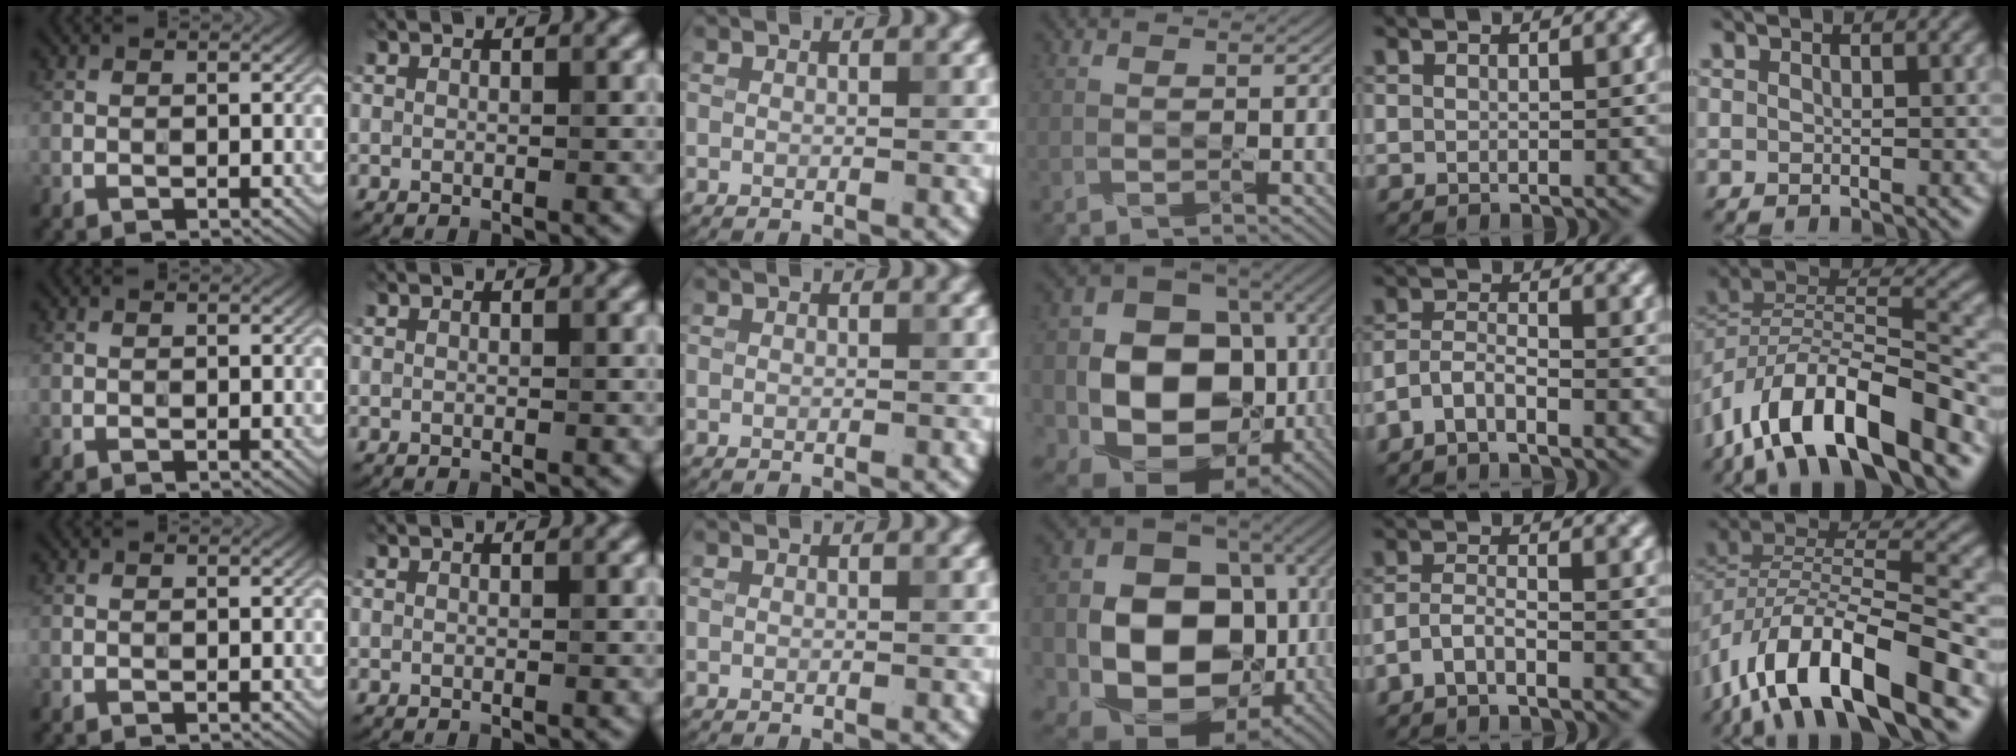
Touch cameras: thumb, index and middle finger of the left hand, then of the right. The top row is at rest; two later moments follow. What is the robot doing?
{"motion": "wipe", "object": "phone"}